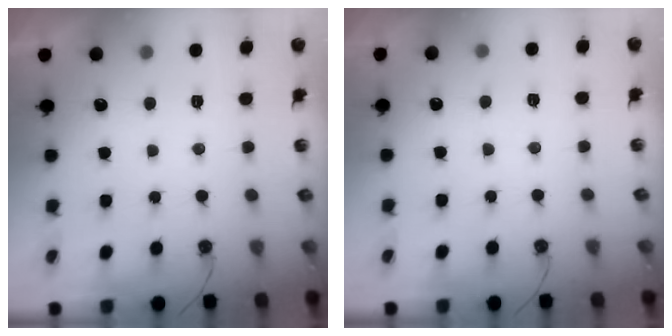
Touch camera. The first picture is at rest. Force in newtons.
{"total": 2.5, "press": 2.5, "slide": 0.3}